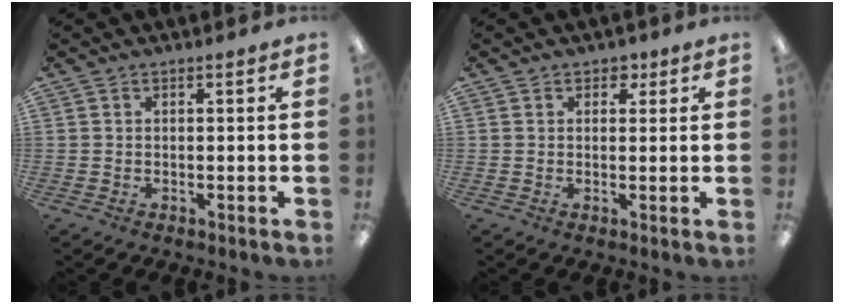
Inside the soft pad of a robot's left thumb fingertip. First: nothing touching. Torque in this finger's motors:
{"motor_torque": [-0.27, -0.13, -0.41, 0.09, -0.03]}